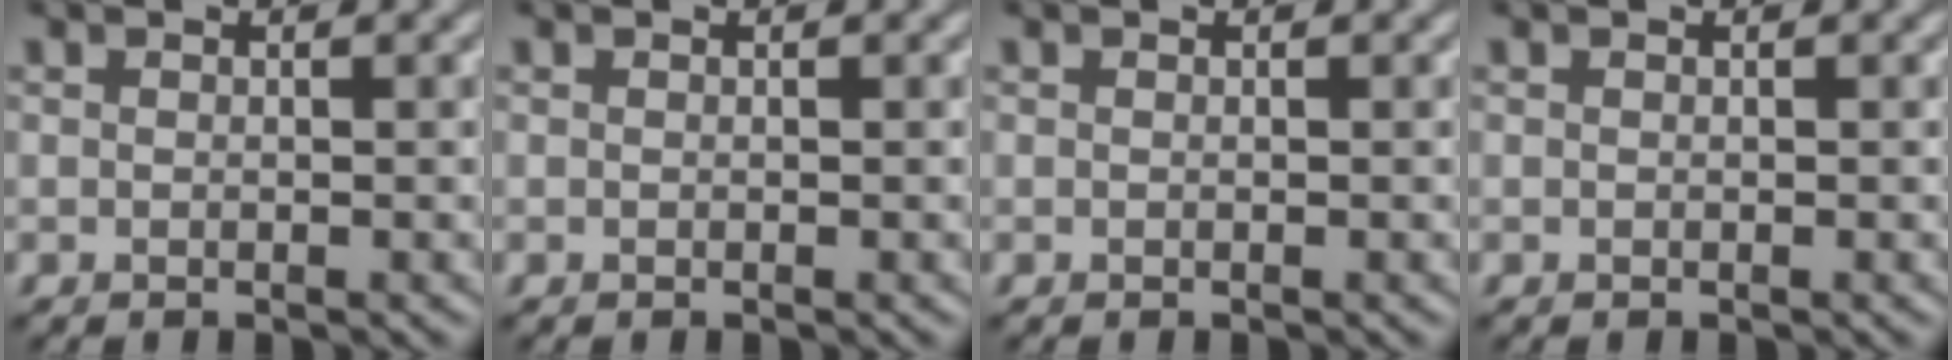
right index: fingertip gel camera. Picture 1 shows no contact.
{"total": 0.0}
{"total": 0.0}
{"total": 0.0}